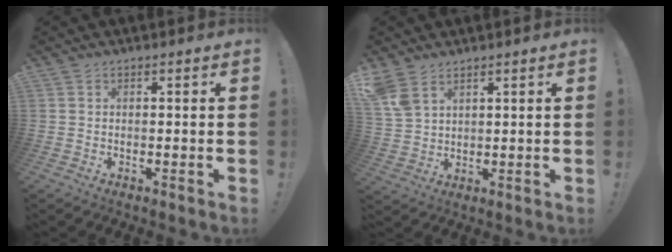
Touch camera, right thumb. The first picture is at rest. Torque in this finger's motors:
{"motor_torque": [0.03, 0.87, 0.69, 0.29, 0.01]}